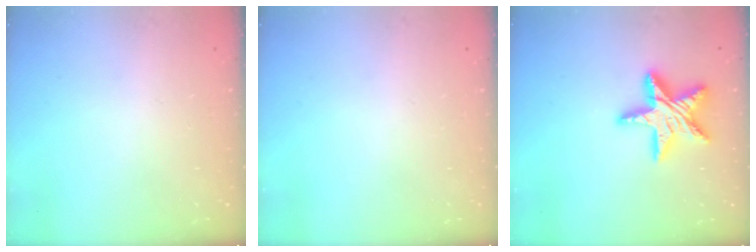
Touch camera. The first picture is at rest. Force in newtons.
{"total": 0.0}
{"total": 17.5, "press": 17.4, "slide": 1.4}